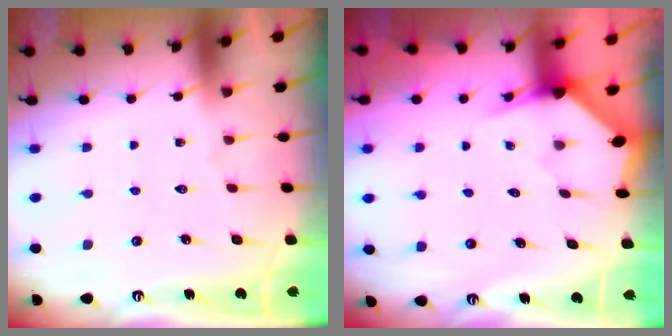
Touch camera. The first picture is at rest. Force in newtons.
{"total": 3.0, "press": 3.0, "slide": 0.2}